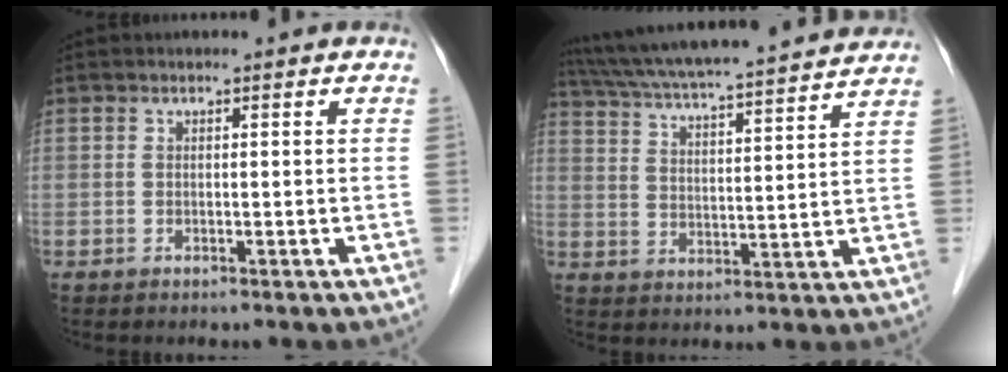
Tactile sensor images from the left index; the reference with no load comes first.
{"total": 21.0, "force": [18.9, 0.5, 9.1], "torque": [-0.162, 0.010, 0.271]}